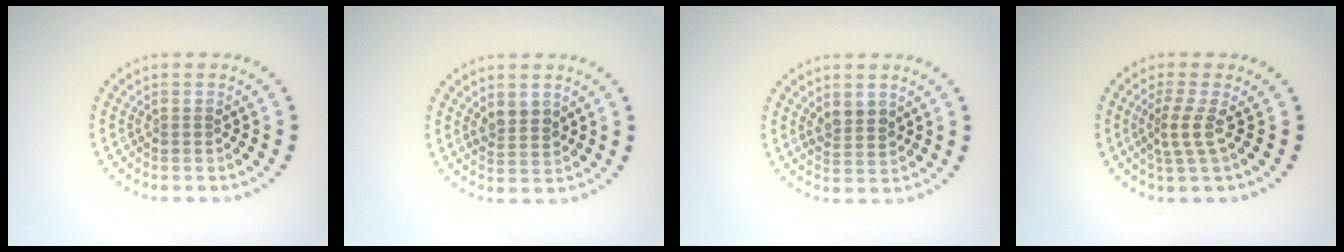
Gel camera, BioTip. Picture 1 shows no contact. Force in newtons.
{"total": 1.9, "press": 1.8, "slide": 0.7}
{"total": 1.9, "press": 1.8, "slide": 0.7}
{"total": 2.2, "press": 1.5, "slide": 1.7}